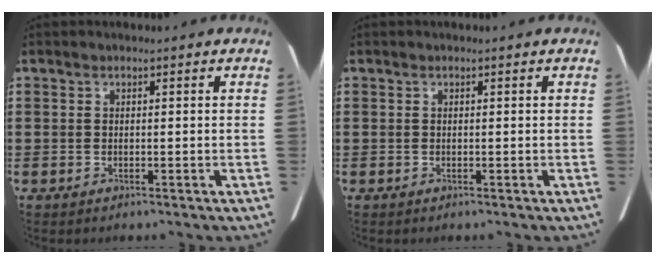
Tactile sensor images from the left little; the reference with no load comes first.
{"total": 0.0}